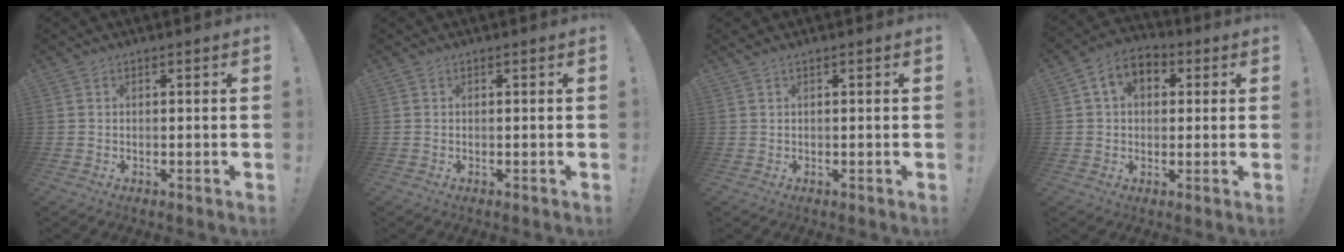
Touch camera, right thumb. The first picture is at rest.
{"total": 0.0}
{"total": 0.8, "force": [0.5, -0.1, 0.6], "torque": [-0.005, -0.003, 0.006]}
{"total": 8.7, "force": [2.5, 6.1, 5.7], "torque": [-0.088, 0.005, 0.049]}